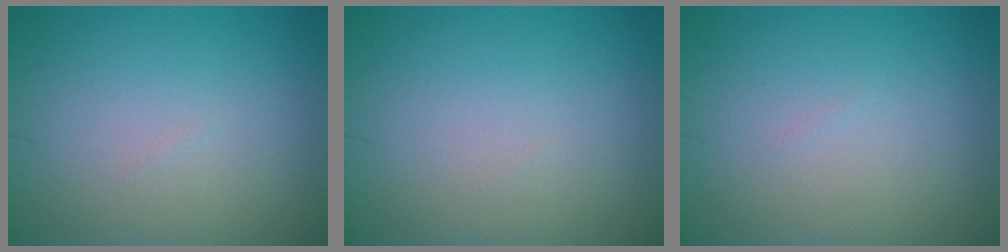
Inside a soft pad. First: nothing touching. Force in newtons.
{"total": 0.0}
{"total": 0.0}